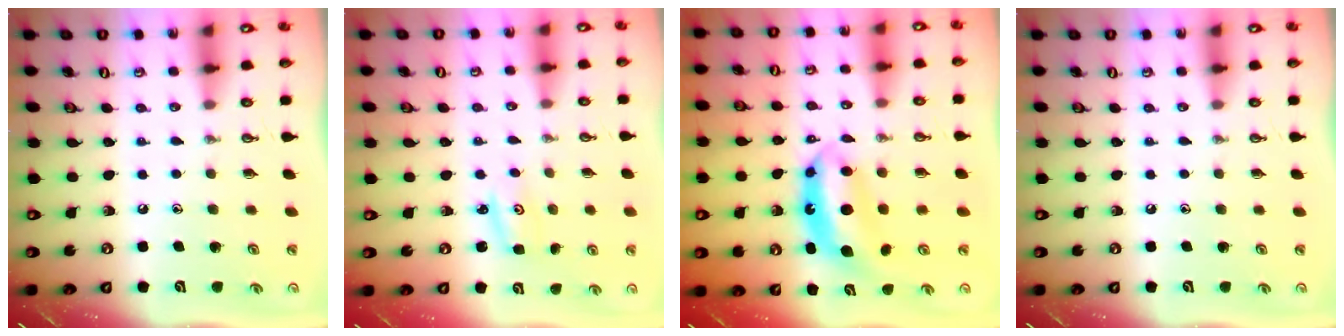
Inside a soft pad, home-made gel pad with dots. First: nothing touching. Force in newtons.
{"total": 2.7, "press": 2.7, "slide": 0.3}
{"total": 7.2, "press": 7.2, "slide": 0.7}
{"total": 0.0}